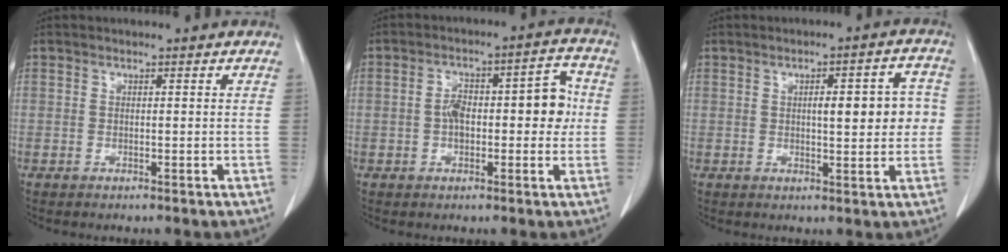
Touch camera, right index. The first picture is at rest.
{"total": 9.0, "force": [-0.1, 3.7, 8.2], "torque": [-0.124, 0.039, 0.001]}
{"total": 7.7, "force": [0.8, 2.2, 7.3], "torque": [-0.095, 0.018, 0.013]}